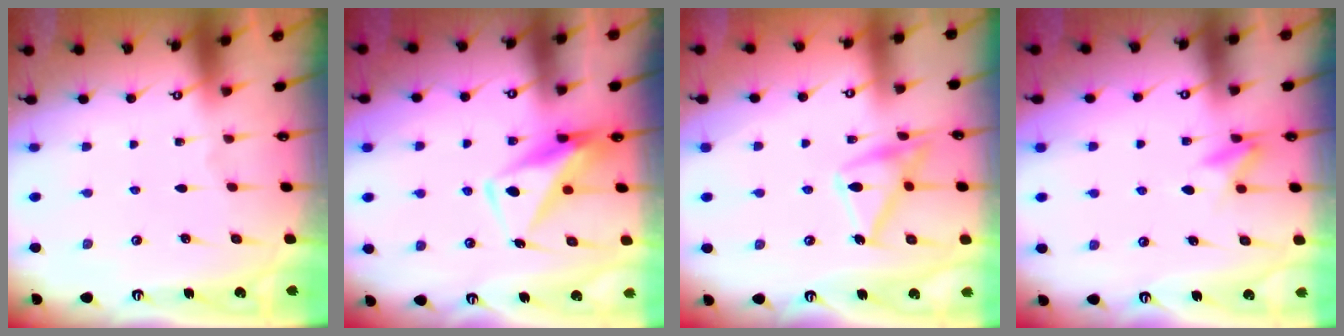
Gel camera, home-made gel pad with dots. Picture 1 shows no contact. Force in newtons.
{"total": 10.8, "press": 10.8, "slide": 1.2}
{"total": 16.5, "press": 16.5, "slide": 1.1}
{"total": 9.0, "press": 9.0, "slide": 1.1}